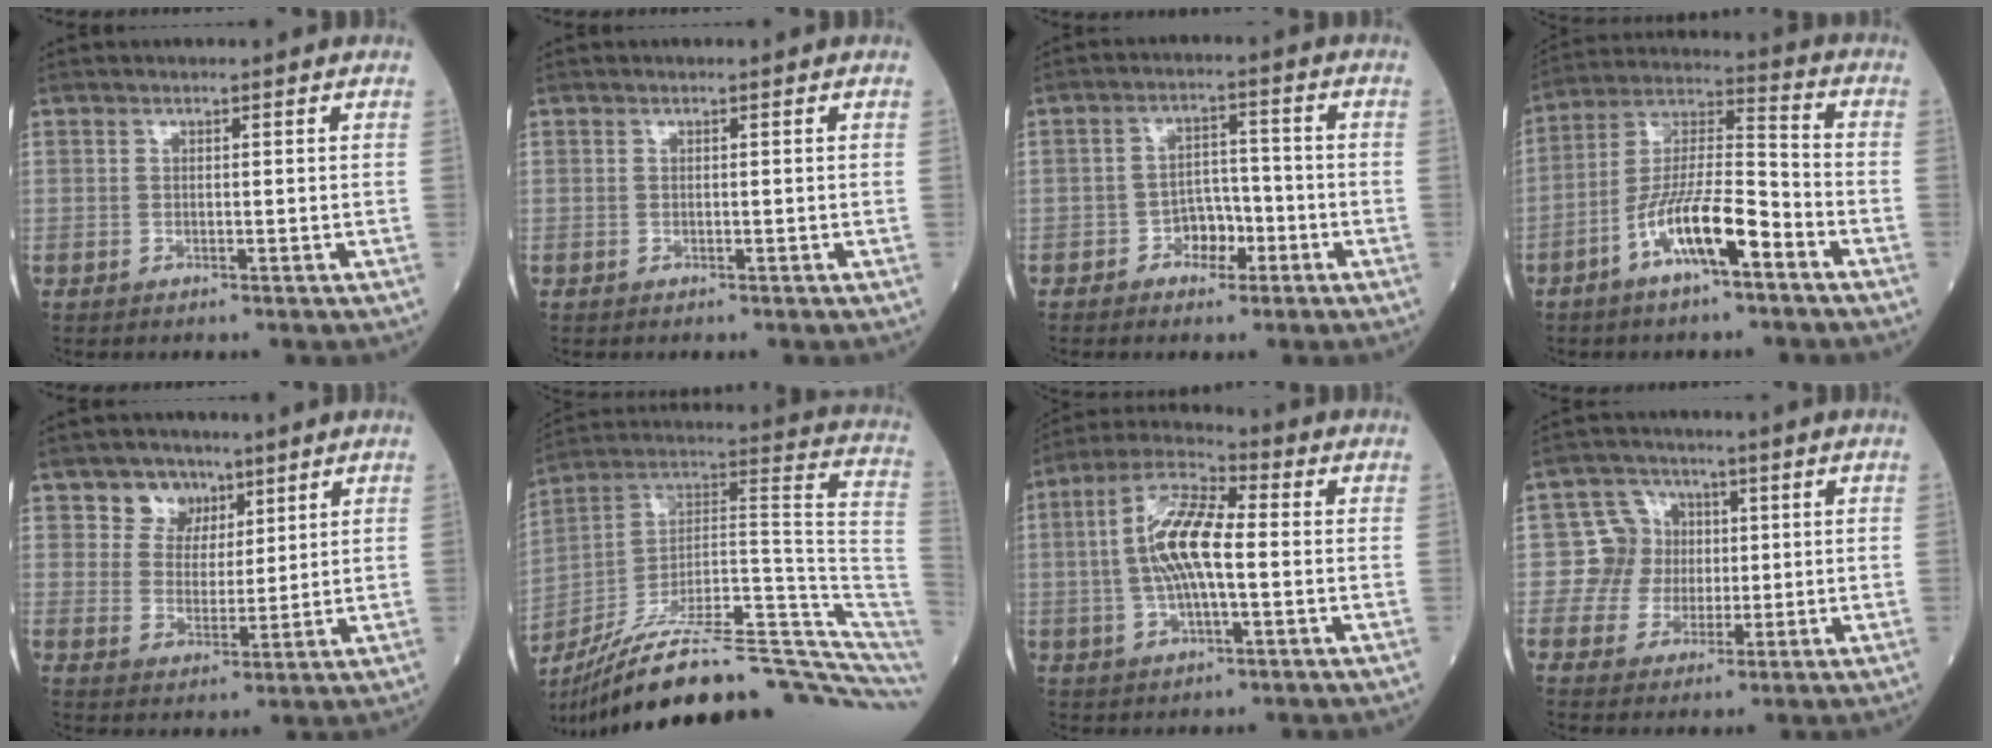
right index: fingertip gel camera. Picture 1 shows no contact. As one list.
[{"total": 0.0}, {"total": 4.6, "force": [-2.3, 2.9, 2.6], "torque": [-0.037, 0.013, -0.042]}, {"total": 11.9, "force": [-6.1, 2.3, 10.0], "torque": [-0.195, 0.008, -0.114]}, {"total": 5.7, "force": [3.5, 4.4, 0.7], "torque": [-0.014, 0.007, 0.064]}, {"total": 28.5, "force": [-21.8, 3.7, 17.9], "torque": [-0.195, 0.038, -0.334]}, {"total": 10.8, "force": [-0.2, 3.1, 10.3], "torque": [-0.210, 0.015, -0.007]}, {"total": 5.8, "force": [0.4, 5.8, 0.2], "torque": [0.009, 0.018, 0.006]}]